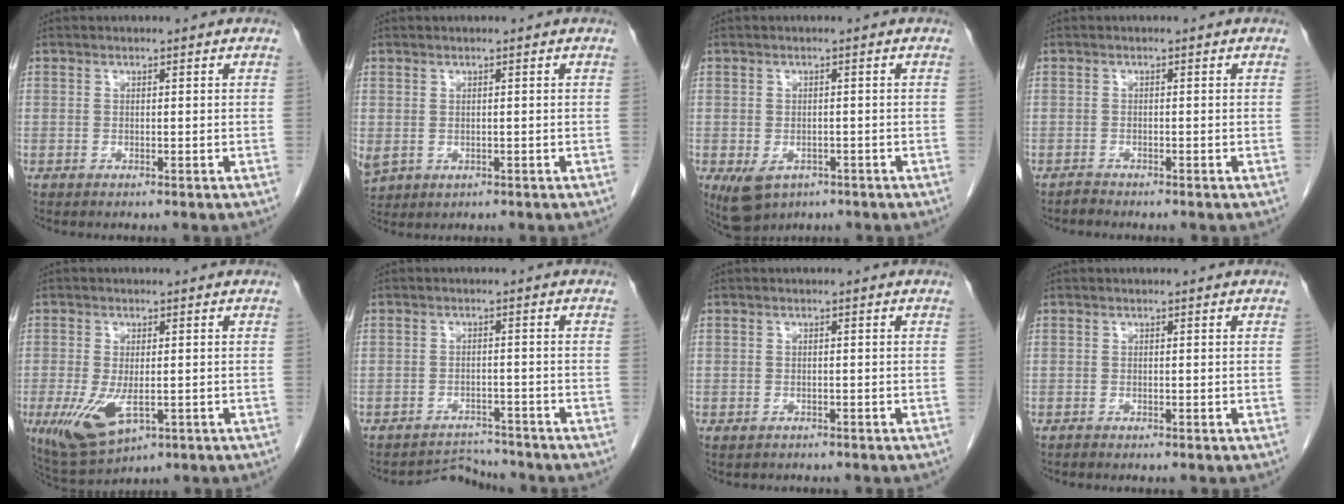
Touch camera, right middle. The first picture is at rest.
{"total": 5.0, "force": [-0.8, 3.9, 3.0], "torque": [-0.088, -0.008, -0.001]}
{"total": 5.2, "force": [-2.6, 3.4, 2.8], "torque": [-0.052, -0.008, -0.031]}
{"total": 0.8, "force": [-0.8, 0.0, 0.0], "torque": [-0.003, -0.003, -0.016]}
{"total": 7.8, "force": [-2.4, 3.4, 6.7], "torque": [-0.130, -0.020, -0.027]}
{"total": 3.7, "force": [-3.4, 0.0, -1.6], "torque": [0.028, 0.001, -0.049]}
{"total": 1.3, "force": [-1.0, 0.8, 0.3], "torque": [-0.011, 0.001, -0.012]}
{"total": 0.0}